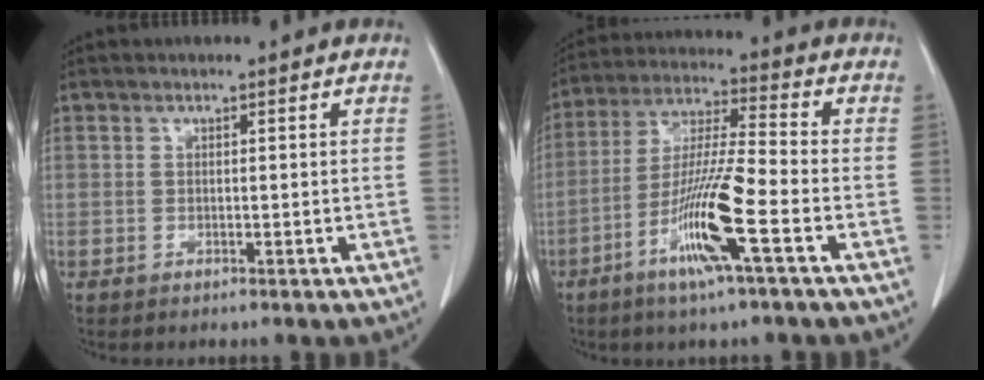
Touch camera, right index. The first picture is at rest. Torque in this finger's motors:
{"motor_torque": [1.73, -0.41, 0.38, 0.12]}